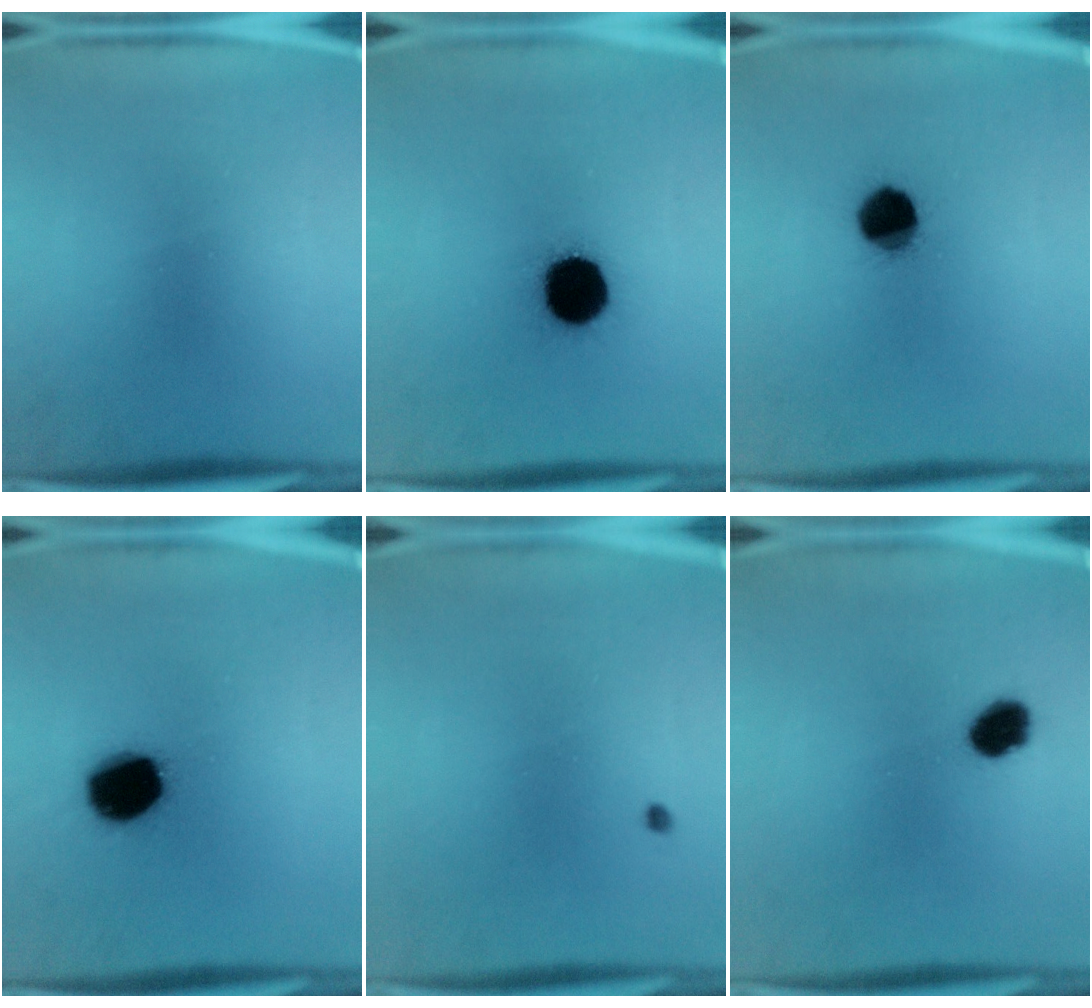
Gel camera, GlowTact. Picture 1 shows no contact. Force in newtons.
{"total": 14.5}
{"total": 9.3}
{"total": 14.6}
{"total": 0.5}
{"total": 6.2}